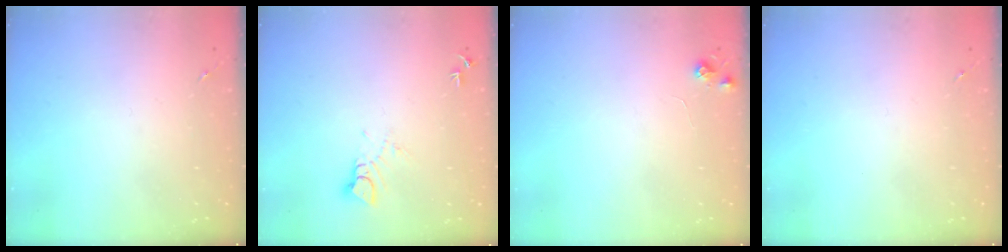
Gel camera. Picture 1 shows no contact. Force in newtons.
{"total": 4.4, "press": 4.3, "slide": 0.2}
{"total": 5.3, "press": 5.2, "slide": 0.7}
{"total": 0.0}